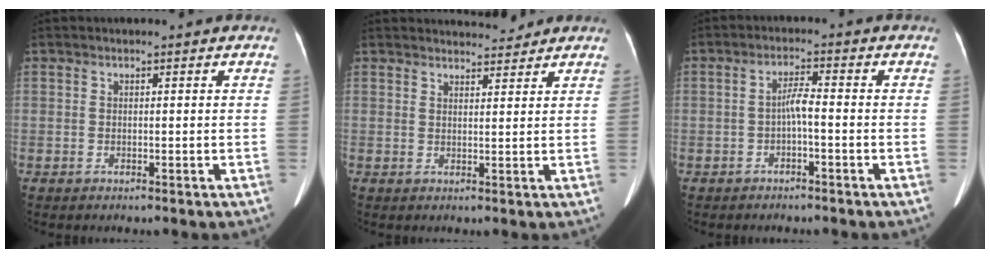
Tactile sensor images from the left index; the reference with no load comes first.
{"total": 4.2, "force": [4.1, 0.8, 0.6], "torque": [-0.008, 0.005, 0.053]}
{"total": 2.8, "force": [-1.0, 0.3, 2.6], "torque": [-0.046, 0.007, -0.017]}